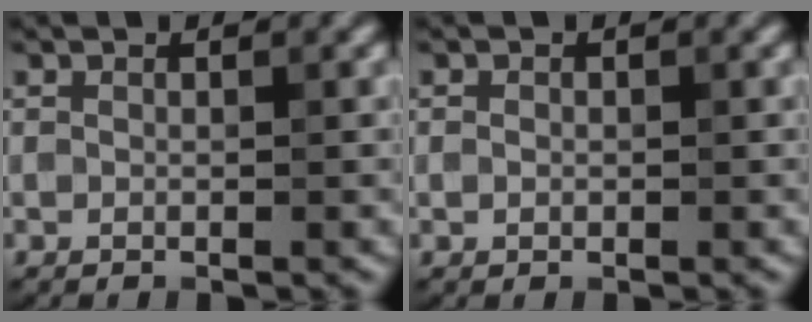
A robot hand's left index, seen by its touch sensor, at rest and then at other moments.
{"total": 0.6, "force": [0.1, 0.5, 0.3], "torque": [0.000, 0.003, -0.004]}